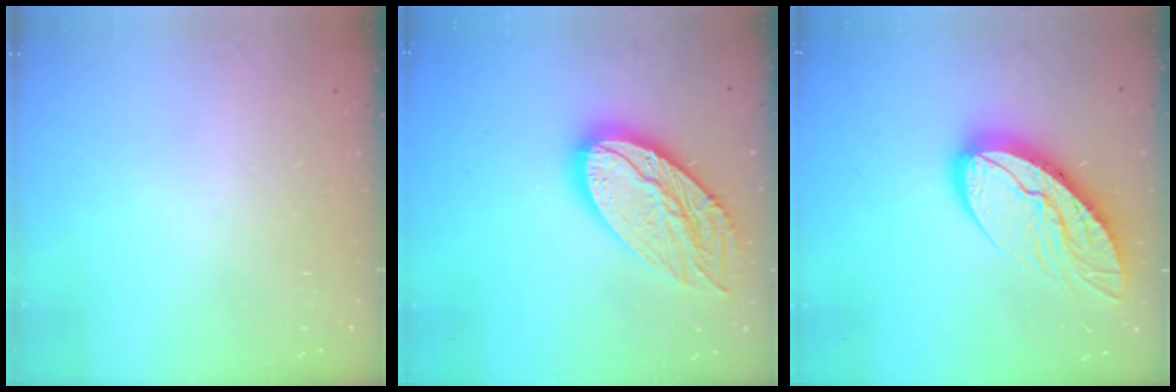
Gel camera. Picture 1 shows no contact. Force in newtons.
{"total": 19.4, "press": 19.3, "slide": 1.6}
{"total": 13.5, "press": 13.5, "slide": 1.1}